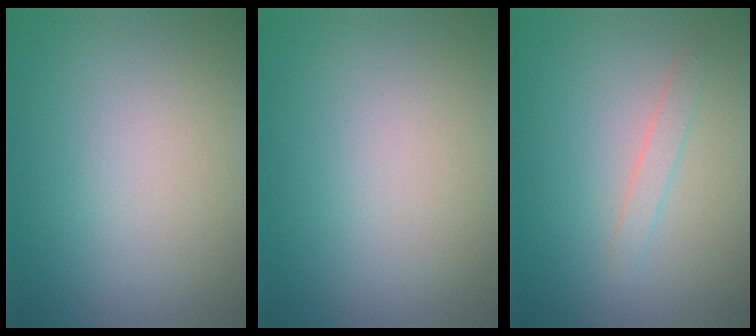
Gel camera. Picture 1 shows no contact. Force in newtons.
{"total": 0.0}
{"total": 1.2, "press": 1.2, "slide": 0.1}